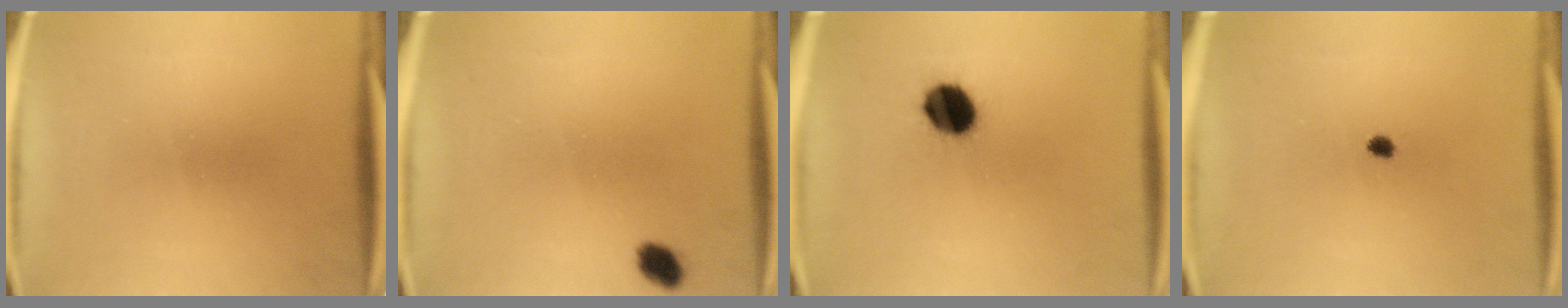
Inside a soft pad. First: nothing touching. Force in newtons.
{"total": 2.8}
{"total": 9.6}
{"total": 1.5}